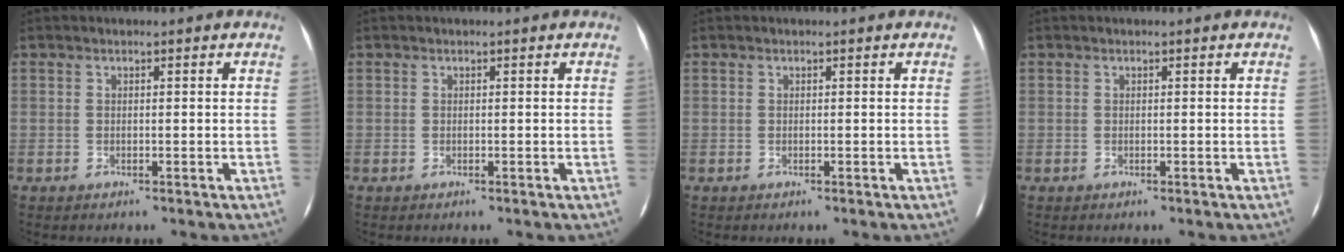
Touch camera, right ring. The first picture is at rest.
{"total": 0.0}
{"total": 0.0}
{"total": 0.0}